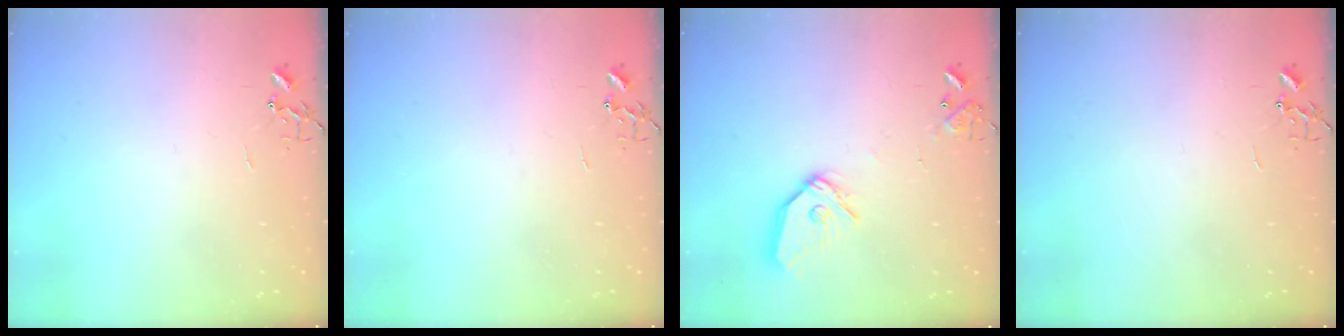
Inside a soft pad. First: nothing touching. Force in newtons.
{"total": 0.0}
{"total": 12.7, "press": 12.6, "slide": 1.7}
{"total": 0.0}